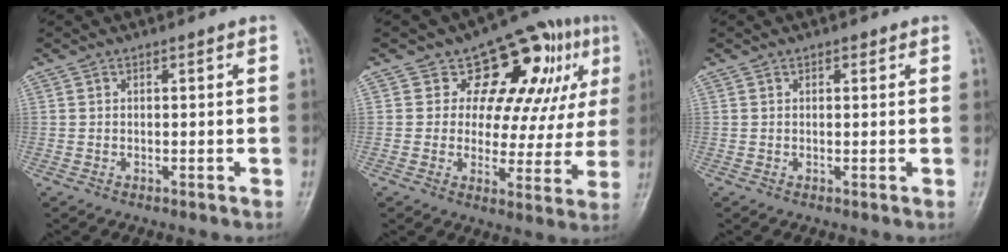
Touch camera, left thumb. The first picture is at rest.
{"total": 16.3, "force": [6.8, 9.5, 11.3], "torque": [-0.083, -0.008, 0.089]}
{"total": 0.8, "force": [0.5, 0.5, 0.4], "torque": [0.000, -0.002, 0.005]}